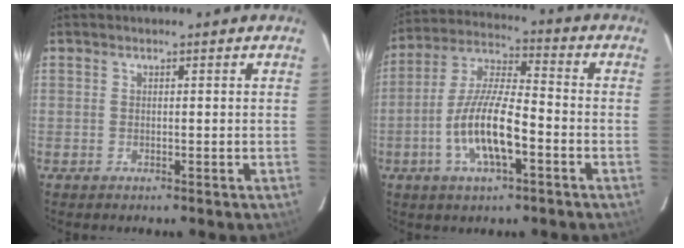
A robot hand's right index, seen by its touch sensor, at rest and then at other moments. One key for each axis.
{"total": 12.8, "fx": -4.6, "fy": 3.7, "fz": 11.4, "tx": -0.233, "ty": -0.003, "tz": -0.087}